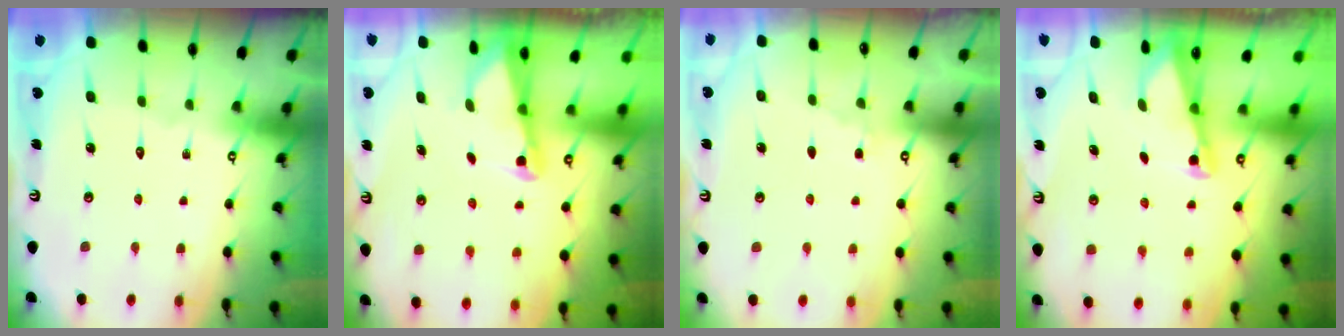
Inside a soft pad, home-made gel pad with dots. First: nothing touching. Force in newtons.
{"total": 1.8, "press": 1.8, "slide": 0.1}
{"total": 4.0, "press": 4.0, "slide": 0.5}
{"total": 2.1, "press": 2.0, "slide": 0.3}